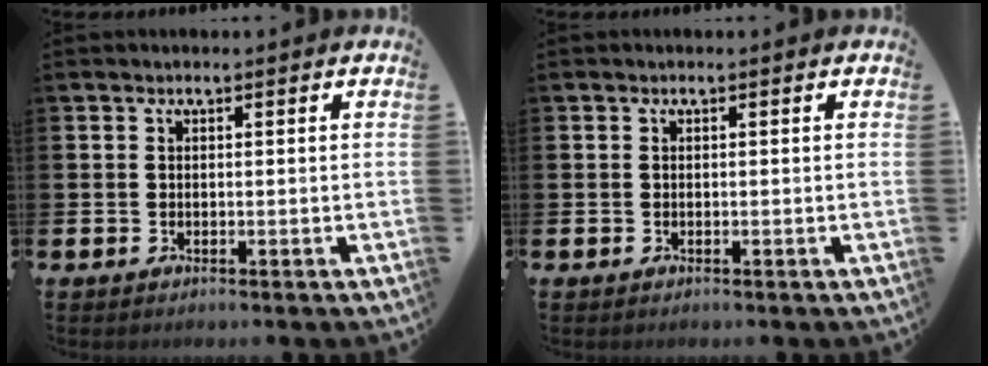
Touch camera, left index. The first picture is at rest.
{"total": 0.0}